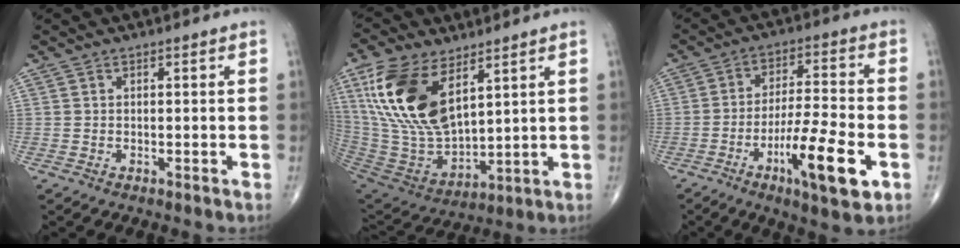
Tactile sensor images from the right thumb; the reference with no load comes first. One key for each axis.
{"total": 20.7, "fx": 8.9, "fy": 10.5, "fz": 15.4, "tx": -0.301, "ty": -0.038, "tz": 0.182}
{"total": 14.2, "fx": -5.5, "fy": 3.1, "fz": 12.7, "tx": -0.215, "ty": 0.017, "tz": -0.089}